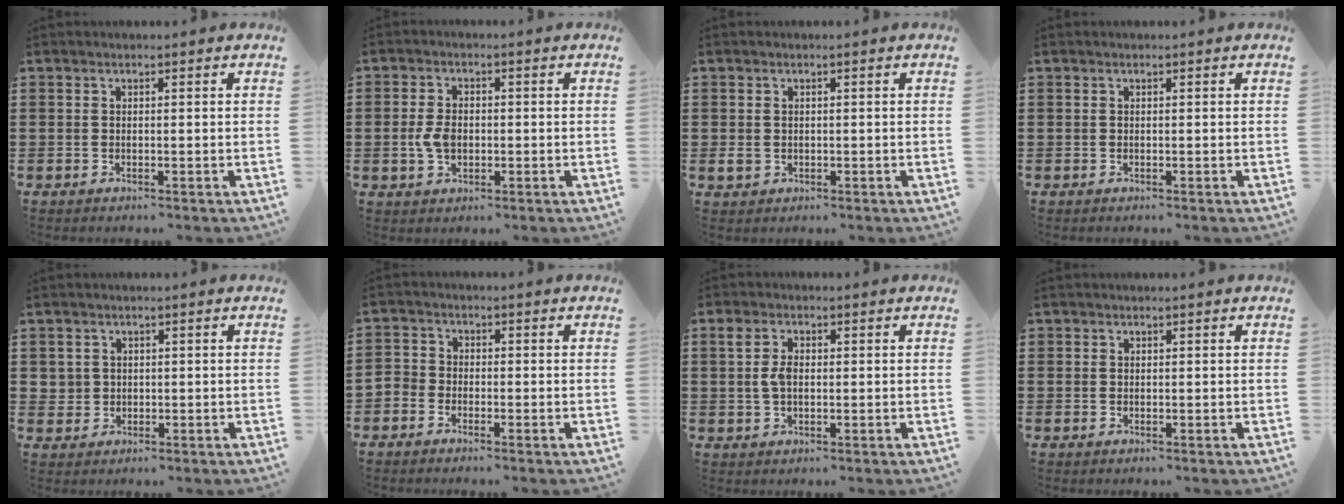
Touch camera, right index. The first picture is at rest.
{"total": 4.2, "force": [-0.5, 2.7, 3.1], "torque": [-0.075, 0.002, -0.013]}
{"total": 1.4, "force": [-0.1, 1.3, 0.5], "torque": [-0.012, 0.006, -0.004]}
{"total": 0.0}
{"total": 1.8, "force": [0.3, 1.7, 0.1], "torque": [-0.012, 0.009, 0.004]}
{"total": 2.1, "force": [-1.8, 1.1, 0.1], "torque": [-0.009, 0.004, -0.040]}
{"total": 3.4, "force": [0.3, 2.0, 2.7], "torque": [-0.065, 0.008, 0.002]}
{"total": 0.5, "force": [0.2, 0.5, 0.0], "torque": [0.001, 0.006, 0.003]}